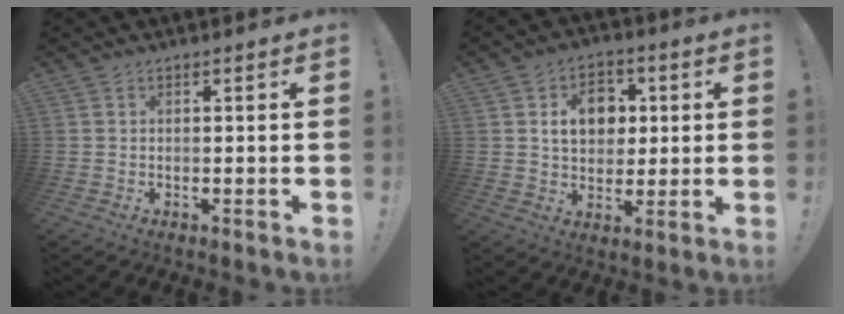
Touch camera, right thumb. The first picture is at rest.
{"total": 11.5, "force": [2.9, 9.1, 6.4], "torque": [-0.086, 0.000, 0.055]}